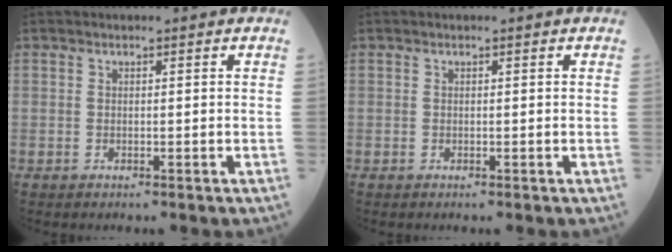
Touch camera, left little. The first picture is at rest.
{"total": 0.0}